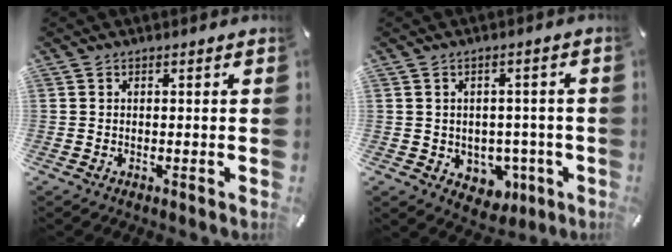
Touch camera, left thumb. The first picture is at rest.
{"total": 5.9, "force": [-0.4, 5.6, 1.9], "torque": [-0.012, -0.005, -0.001]}